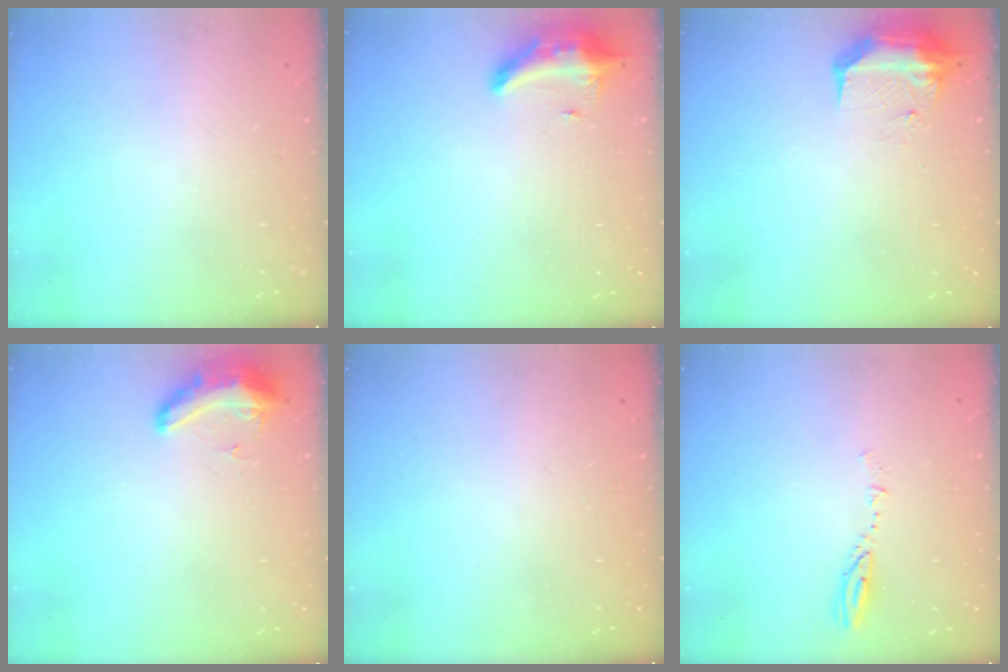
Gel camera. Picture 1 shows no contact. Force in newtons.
{"total": 8.5, "press": 8.4, "slide": 1.4}
{"total": 15.7, "press": 10.5, "slide": 11.7}
{"total": 11.0, "press": 9.7, "slide": 5.3}
{"total": 0.0}
{"total": 3.9, "press": 3.9, "slide": 0.3}